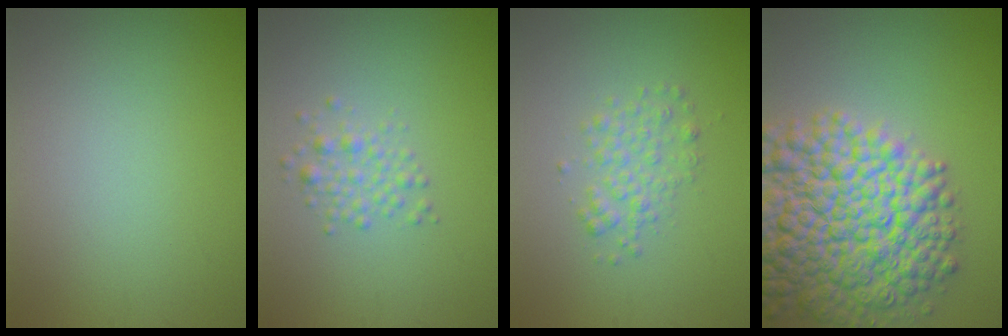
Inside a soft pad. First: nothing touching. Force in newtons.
{"total": 1.9, "press": 1.9, "slide": 0.1}
{"total": 2.1, "press": 2.1, "slide": 0.1}
{"total": 14.1, "press": 14.1, "slide": 0.6}